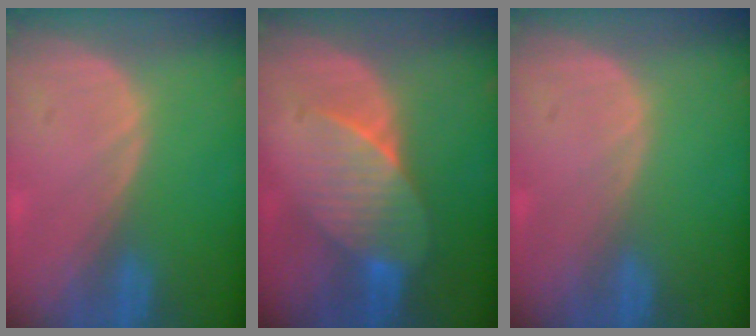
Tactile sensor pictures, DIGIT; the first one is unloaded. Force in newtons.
{"total": 7.4, "press": 6.9, "slide": 2.6}
{"total": 0.0}